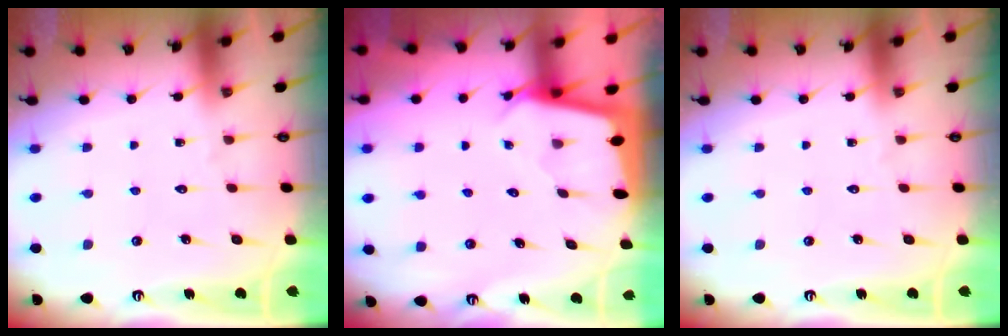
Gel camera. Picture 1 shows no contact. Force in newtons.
{"total": 2.4, "press": 2.4, "slide": 0.1}
{"total": 0.0}